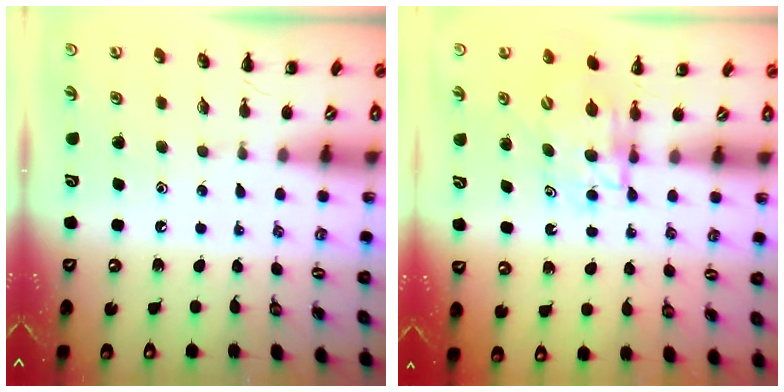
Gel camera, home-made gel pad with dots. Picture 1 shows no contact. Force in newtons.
{"total": 5.3, "press": 5.3, "slide": 0.2}